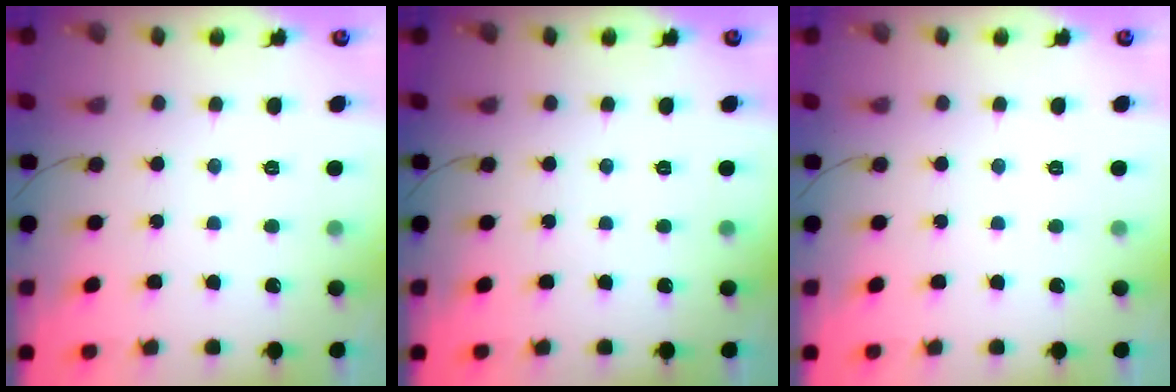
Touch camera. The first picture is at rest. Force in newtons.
{"total": 0.0}
{"total": 0.0}